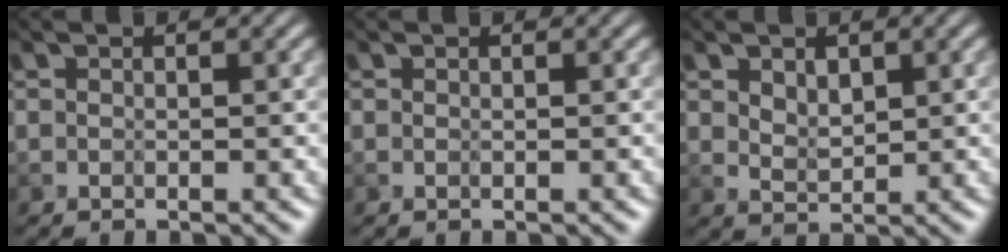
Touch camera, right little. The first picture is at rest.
{"total": 0.0}
{"total": 2.8, "force": [2.0, 1.3, 1.4], "torque": [-0.033, 0.001, 0.041]}